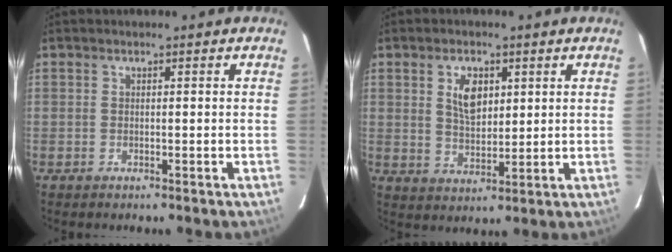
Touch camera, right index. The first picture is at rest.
{"total": 6.2, "force": [2.2, 3.5, 4.6], "torque": [-0.080, 0.005, 0.045]}